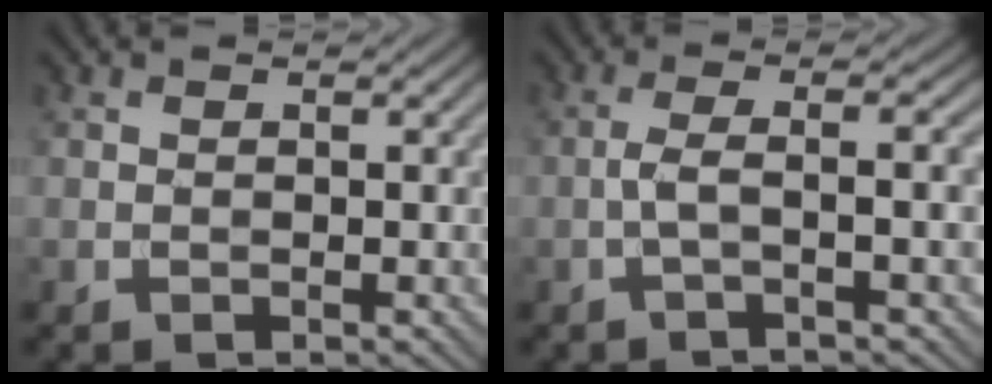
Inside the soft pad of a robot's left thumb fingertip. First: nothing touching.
{"total": 4.0, "force": [-0.9, 0.8, 3.8], "torque": [-0.063, 0.010, -0.031]}